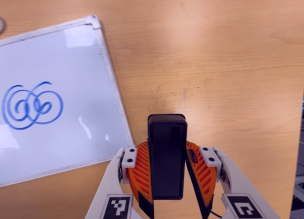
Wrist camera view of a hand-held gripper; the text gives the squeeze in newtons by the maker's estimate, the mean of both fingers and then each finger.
{"total": 5.0, "left": 4.3, "right": 5.6}